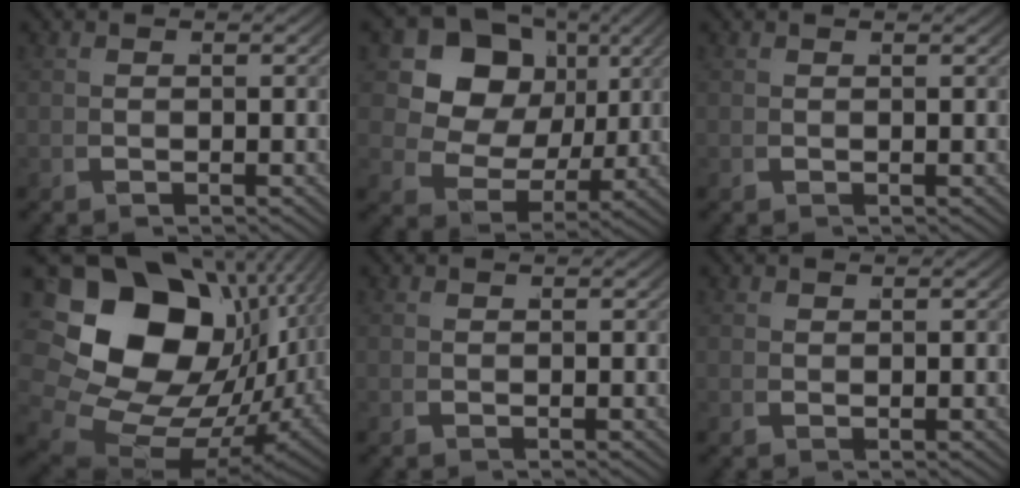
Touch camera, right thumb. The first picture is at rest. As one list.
[{"total": 13.2, "force": [2.7, 10.2, 7.9], "torque": [-0.181, -0.021, 0.043]}, {"total": 0.8, "force": [0.5, -0.6, -0.3], "torque": [0.006, 0.007, 0.007]}, {"total": 23.1, "force": [-0.1, 16.7, 16.0], "torque": [-0.304, -0.045, 0.009]}, {"total": 0.7, "force": [0.4, -0.5, -0.3], "torque": [0.008, 0.007, 0.007]}, {"total": 1.0, "force": [0.8, -0.5, -0.4], "torque": [0.010, 0.005, 0.017]}]